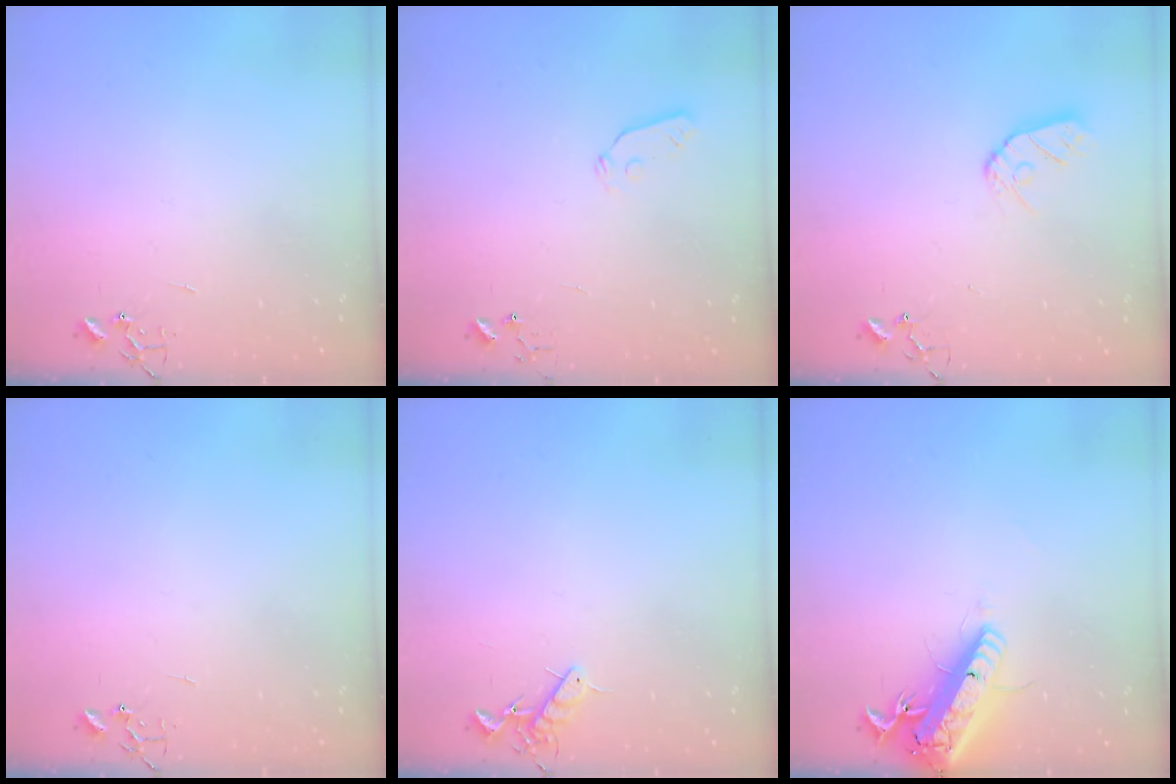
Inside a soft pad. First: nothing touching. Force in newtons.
{"total": 4.2, "press": 4.2, "slide": 0.5}
{"total": 9.0, "press": 8.9, "slide": 0.8}
{"total": 0.0}
{"total": 7.2, "press": 7.1, "slide": 1.1}
{"total": 17.6, "press": 17.3, "slide": 3.4}